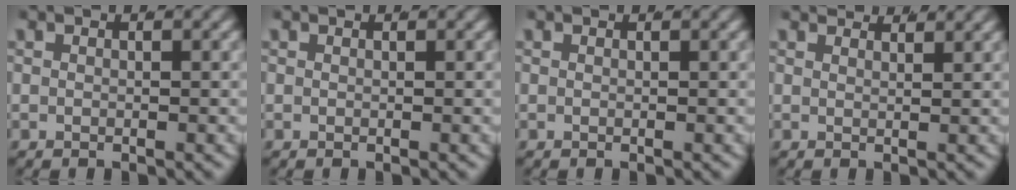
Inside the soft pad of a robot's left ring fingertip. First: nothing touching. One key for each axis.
{"total": 0.0}
{"total": 0.0}
{"total": 2.7, "fx": 2.6, "fy": -0.3, "fz": 0.5, "tx": 0.000, "ty": -0.002, "tz": 0.043}